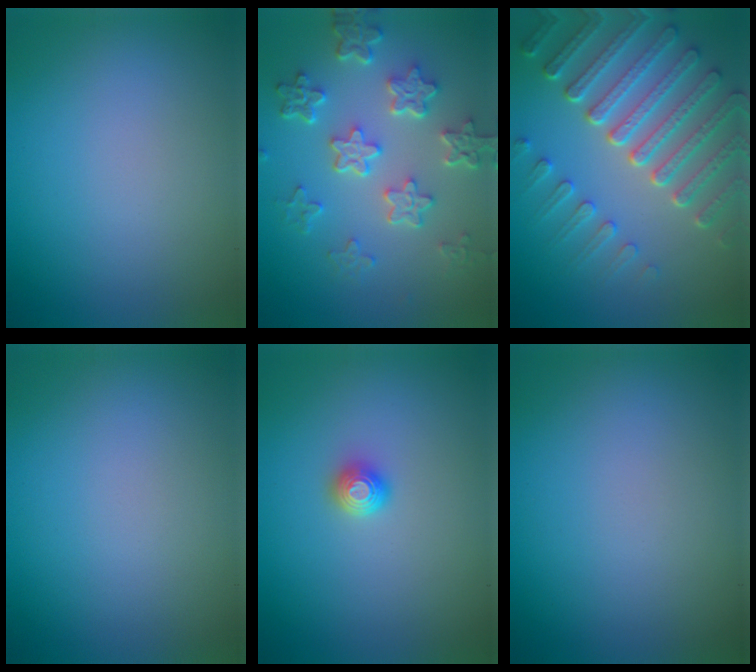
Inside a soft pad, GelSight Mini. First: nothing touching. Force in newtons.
{"total": 5.8, "press": 4.4, "slide": 3.8}
{"total": 7.5, "press": 5.7, "slide": 4.8}
{"total": 0.0}
{"total": 1.4, "press": 1.2, "slide": 0.7}
{"total": 0.0}